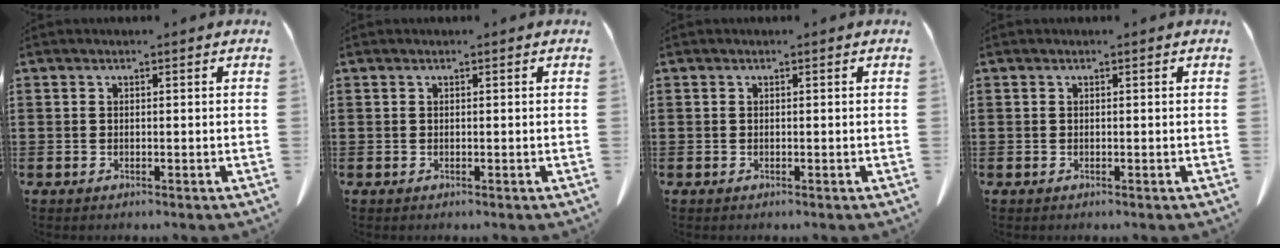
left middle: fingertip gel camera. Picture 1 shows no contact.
{"total": 0.0}
{"total": 0.0}
{"total": 0.0}